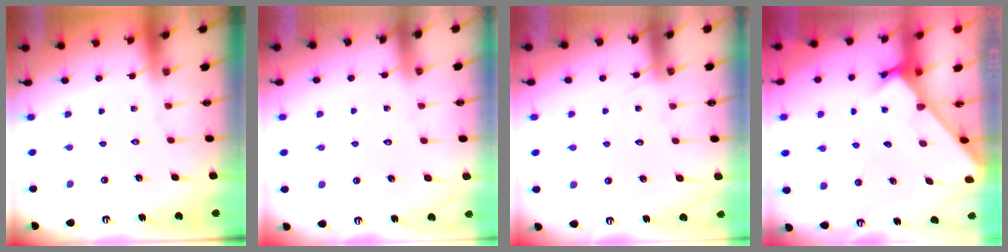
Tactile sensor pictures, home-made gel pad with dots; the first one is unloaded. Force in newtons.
{"total": 4.8, "press": 4.7, "slide": 0.5}
{"total": 6.2, "press": 6.2, "slide": 0.4}
{"total": 2.3, "press": 2.3, "slide": 0.0}